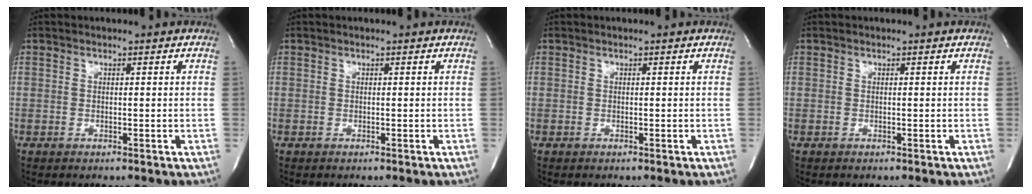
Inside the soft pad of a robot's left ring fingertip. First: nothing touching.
{"total": 0.0}
{"total": 0.0}
{"total": 0.0}